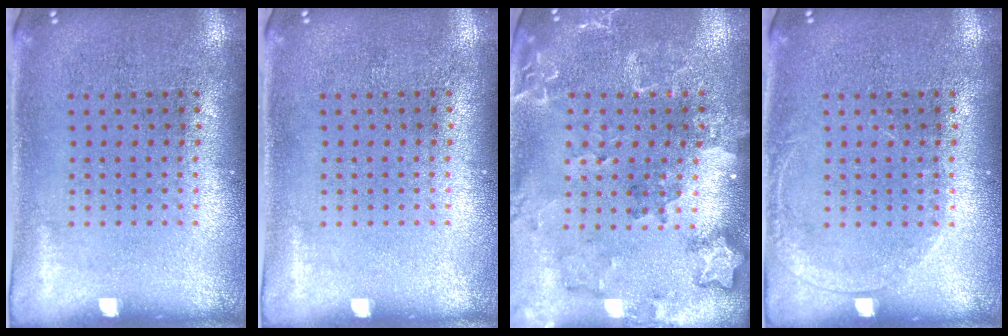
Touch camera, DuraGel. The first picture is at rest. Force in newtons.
{"total": 0.0}
{"total": 1.8, "press": 1.7, "slide": 0.4}
{"total": 1.0, "press": 1.0, "slide": 0.2}